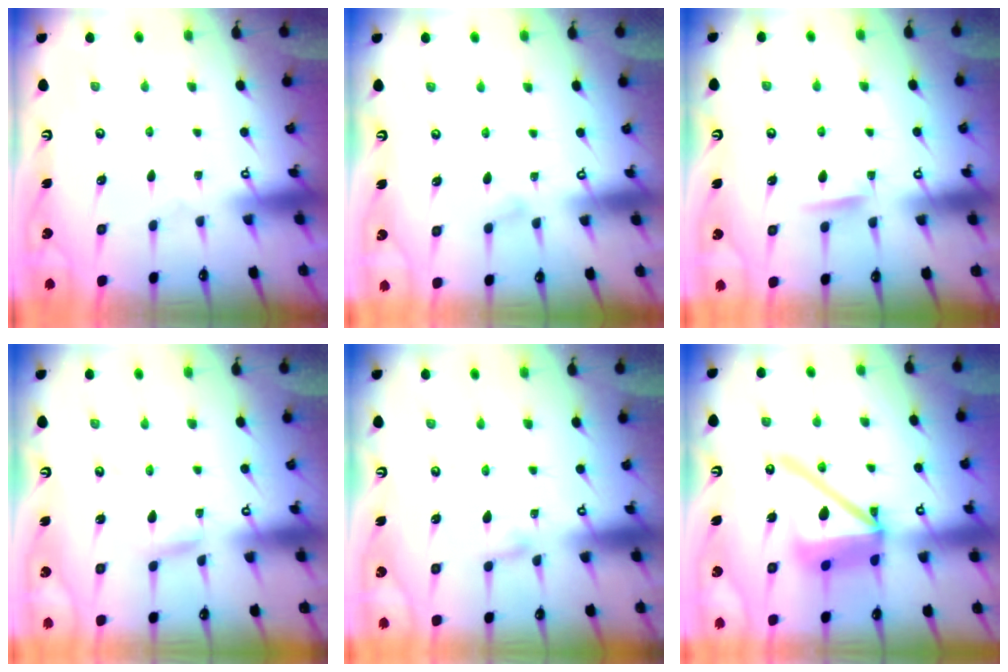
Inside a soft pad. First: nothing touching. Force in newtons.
{"total": 3.3, "press": 3.3, "slide": 0.4}
{"total": 5.6, "press": 5.6, "slide": 0.6}
{"total": 2.0, "press": 2.0, "slide": 0.2}
{"total": 2.0, "press": 2.0, "slide": 0.2}
{"total": 15.2, "press": 15.1, "slide": 1.9}